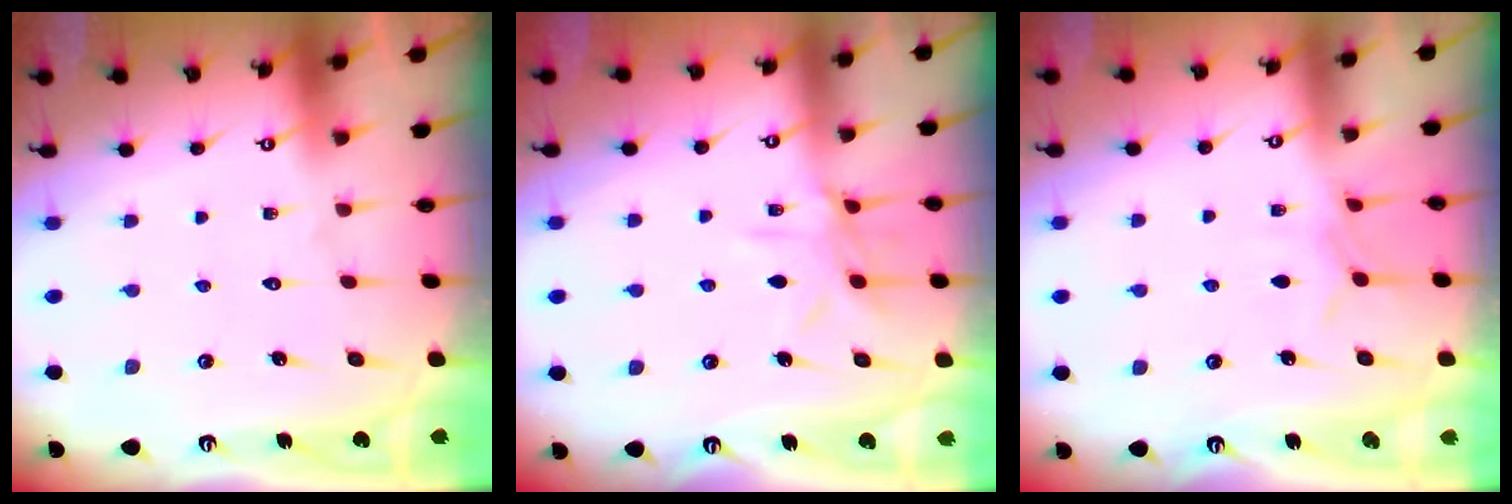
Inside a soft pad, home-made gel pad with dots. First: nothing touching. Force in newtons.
{"total": 8.0, "press": 8.0, "slide": 0.7}
{"total": 3.9, "press": 3.8, "slide": 0.6}